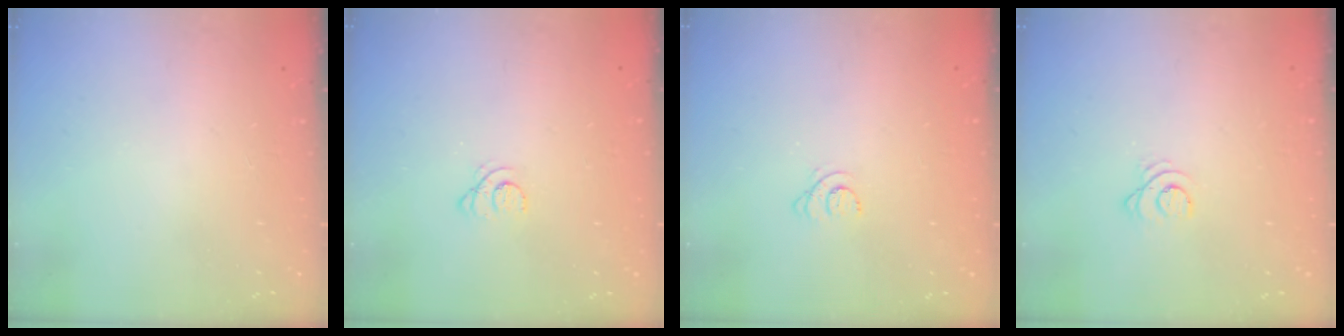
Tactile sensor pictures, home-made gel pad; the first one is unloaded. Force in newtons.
{"total": 1.5, "press": 1.5, "slide": 0.2}
{"total": 3.6, "press": 3.6, "slide": 0.4}
{"total": 2.5, "press": 2.5, "slide": 0.3}